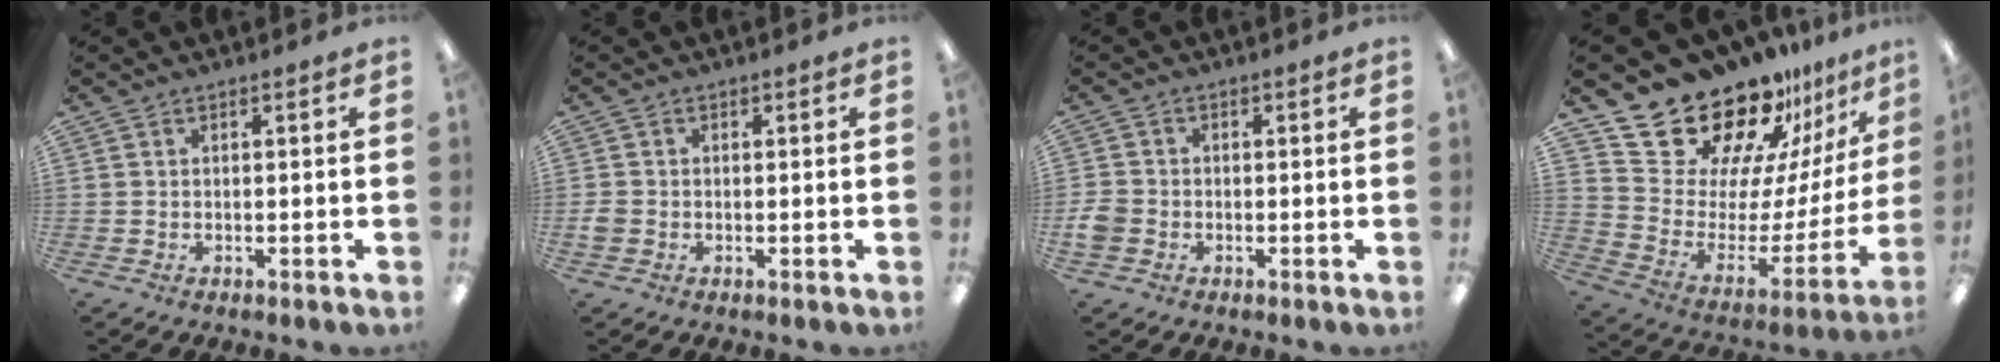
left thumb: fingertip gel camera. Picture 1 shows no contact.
{"total": 2.1, "force": [-0.5, 1.9, 0.9], "torque": [-0.005, 0.001, -0.011]}
{"total": 3.9, "force": [-1.1, 3.4, 1.7], "torque": [-0.032, 0.008, -0.019]}
{"total": 23.9, "force": [20.1, 10.3, 7.7], "torque": [-0.114, -0.156, 0.368]}